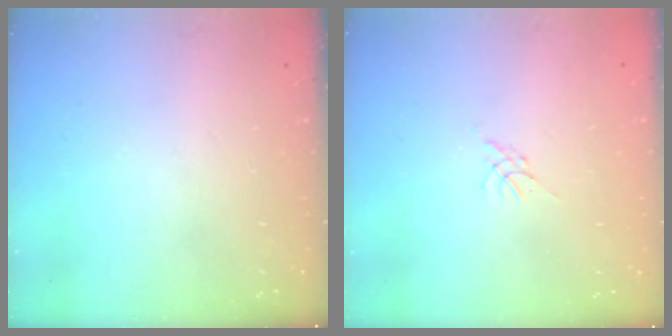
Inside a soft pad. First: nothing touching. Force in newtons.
{"total": 0.0}